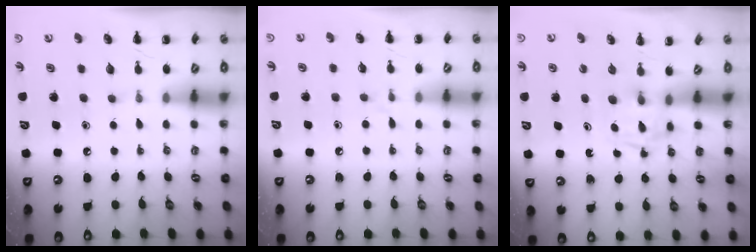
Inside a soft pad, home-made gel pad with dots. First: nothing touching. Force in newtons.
{"total": 3.2, "press": 2.9, "slide": 1.3}
{"total": 2.5, "press": 2.3, "slide": 1.0}